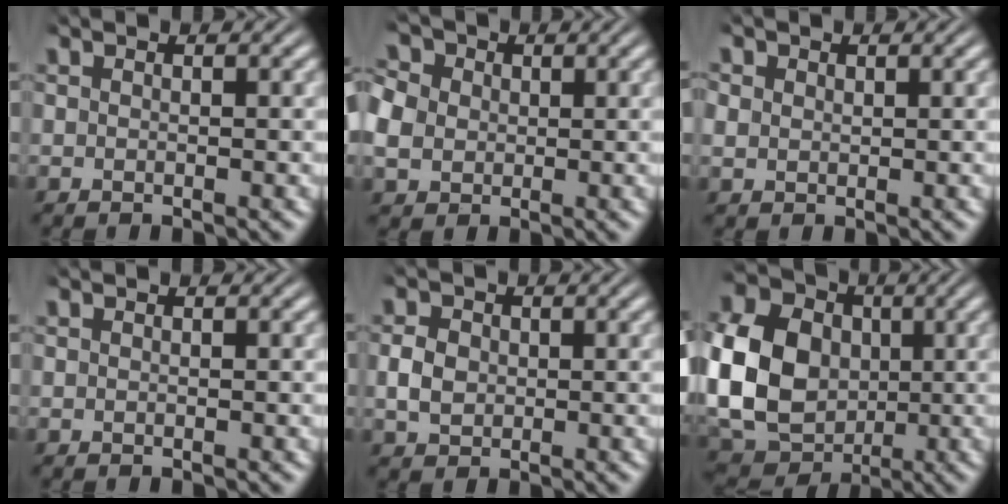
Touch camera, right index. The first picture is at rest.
{"total": 6.1, "force": [1.1, 5.2, 2.9], "torque": [-0.072, -0.009, 0.020]}
{"total": 1.7, "force": [0.5, 1.6, 0.4], "torque": [-0.018, -0.012, 0.017]}
{"total": 0.0}
{"total": 2.2, "force": [-0.2, 1.9, 1.1], "torque": [-0.023, -0.007, 0.004]}
{"total": 13.7, "force": [0.0, 11.4, 7.6], "torque": [-0.159, -0.039, 0.008]}